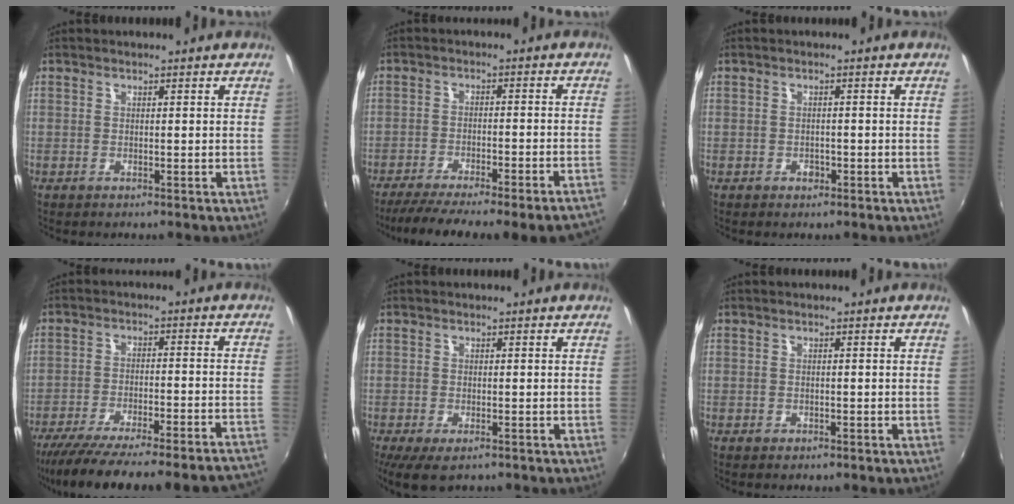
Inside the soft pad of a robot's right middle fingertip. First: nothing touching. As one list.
[{"total": 16.8, "force": [-14.7, 0.1, 8.2], "torque": [-0.137, -0.034, -0.208]}, {"total": 1.4, "force": [-0.8, 1.1, 0.5], "torque": [-0.009, -0.001, -0.011]}, {"total": 23.4, "force": [-21.0, 1.2, 10.3], "torque": [-0.163, -0.044, -0.296]}, {"total": 5.7, "force": [-3.4, 2.4, 3.9], "torque": [-0.079, -0.029, -0.053]}, {"total": 1.0, "force": [-0.7, 0.6, 0.3], "torque": [-0.007, -0.003, -0.011]}]